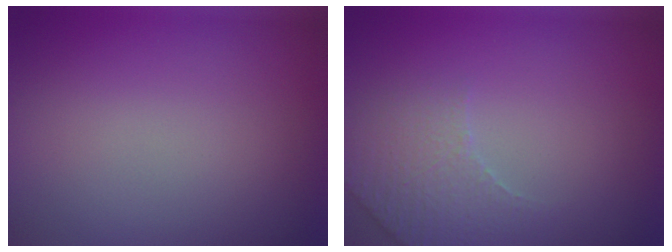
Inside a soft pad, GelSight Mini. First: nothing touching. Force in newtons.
{"total": 3.3, "press": 3.2, "slide": 0.9}